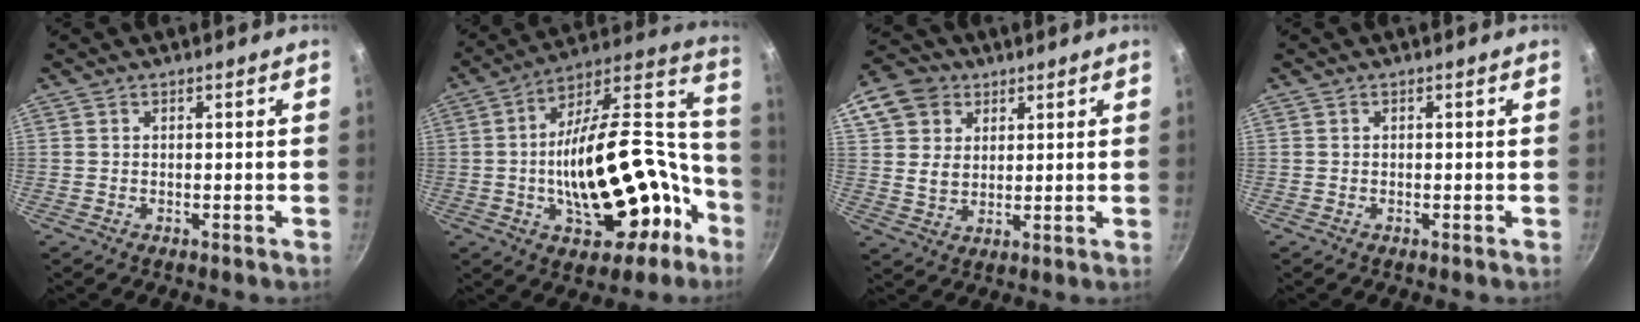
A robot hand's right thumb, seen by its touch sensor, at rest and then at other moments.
{"total": 29.6, "force": [-8.2, 15.8, 23.6], "torque": [-0.319, 0.090, -0.111]}
{"total": 11.1, "force": [4.7, 8.8, 4.8], "torque": [-0.073, -0.003, 0.081]}
{"total": 0.0}